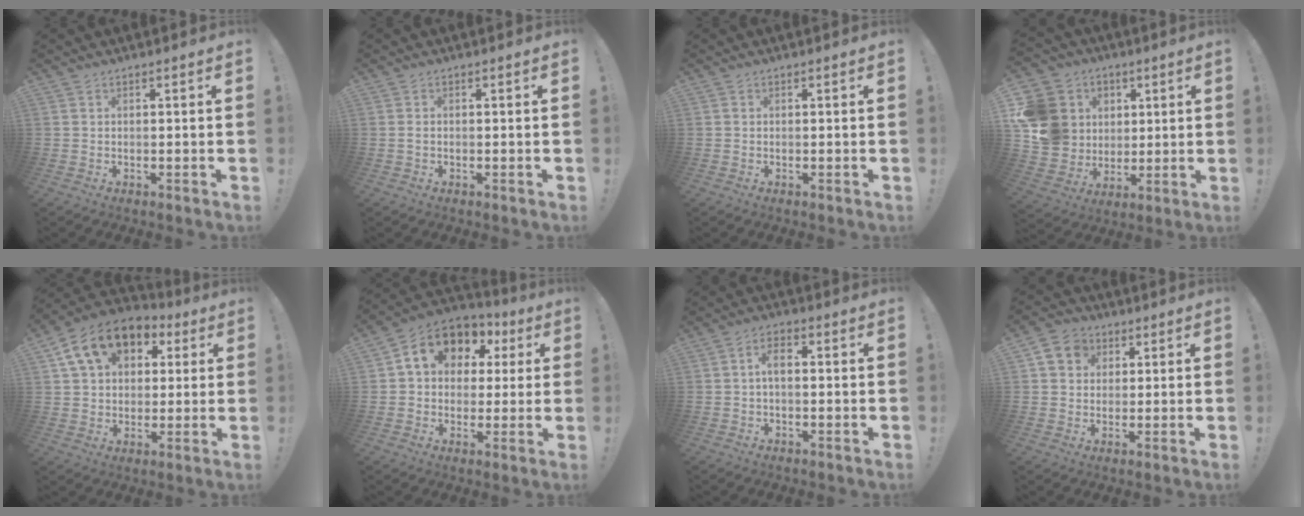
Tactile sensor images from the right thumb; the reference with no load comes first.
{"total": 0.7, "force": [-0.1, 0.3, 0.7], "torque": [-0.019, 0.005, -0.001]}
{"total": 0.0}
{"total": 16.9, "force": [3.7, 15.3, 6.1], "torque": [-0.104, -0.005, 0.102]}
{"total": 15.3, "force": [6.7, 10.9, 8.4], "torque": [-0.139, -0.016, 0.129]}
{"total": 11.9, "force": [4.5, 9.2, 6.2], "torque": [-0.097, -0.020, 0.084]}
{"total": 4.4, "force": [0.1, 2.1, 3.9], "torque": [-0.064, 0.008, 0.000]}
{"total": 8.1, "force": [2.7, 7.0, 3.1], "torque": [-0.044, 0.000, 0.055]}